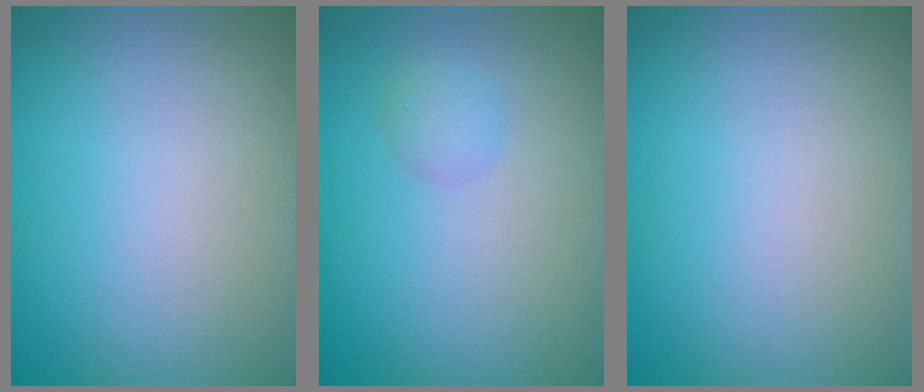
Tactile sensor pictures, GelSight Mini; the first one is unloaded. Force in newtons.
{"total": 1.2, "press": 1.2, "slide": 0.0}
{"total": 0.0}